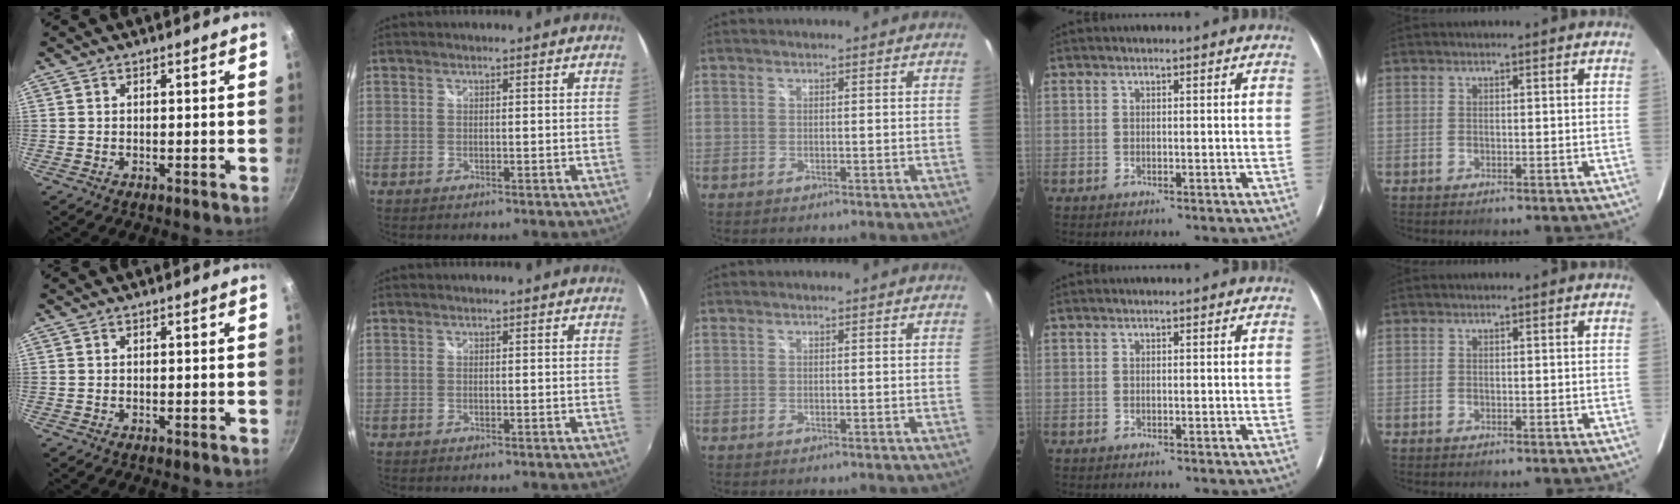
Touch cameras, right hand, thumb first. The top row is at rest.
{}